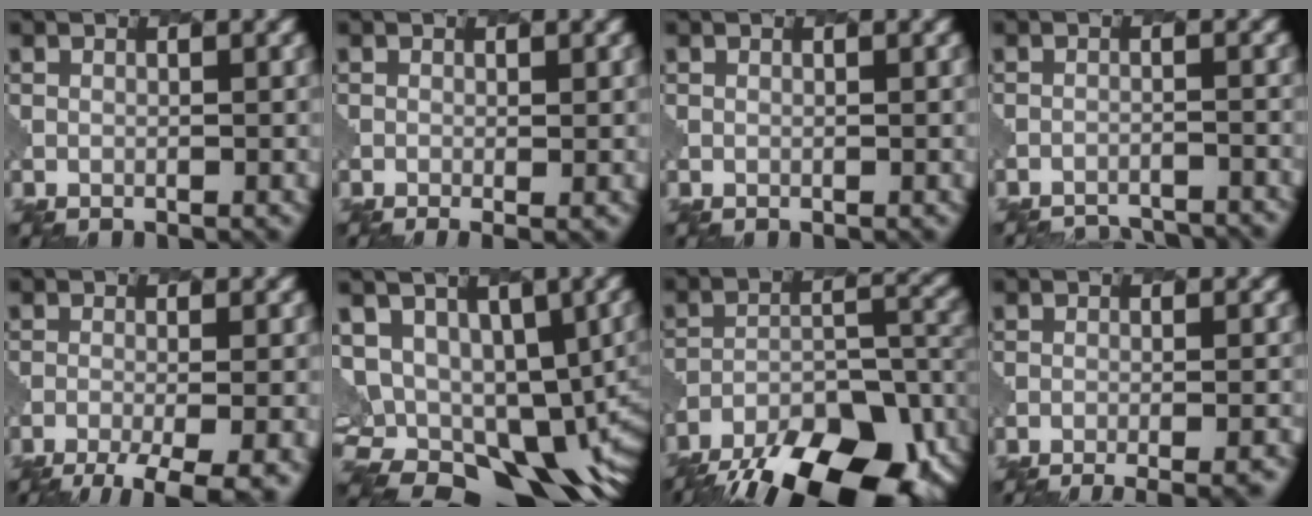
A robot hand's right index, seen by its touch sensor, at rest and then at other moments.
{"total": 2.2, "force": [-0.3, 0.7, 2.0], "torque": [-0.027, 0.004, 0.001]}
{"total": 0.0}
{"total": 8.3, "force": [-8.2, 1.3, 0.7], "torque": [-0.008, 0.007, -0.107]}
{"total": 7.0, "force": [-4.9, 1.5, 4.7], "torque": [-0.087, -0.020, -0.072]}
{"total": 13.2, "force": [-0.4, 8.4, 10.2], "torque": [-0.151, -0.025, 0.032]}
{"total": 14.5, "force": [-10.4, 5.5, 8.5], "torque": [-0.184, -0.007, -0.159]}
{"total": 8.3, "force": [-7.3, 2.2, 3.4], "torque": [-0.030, 0.002, -0.068]}